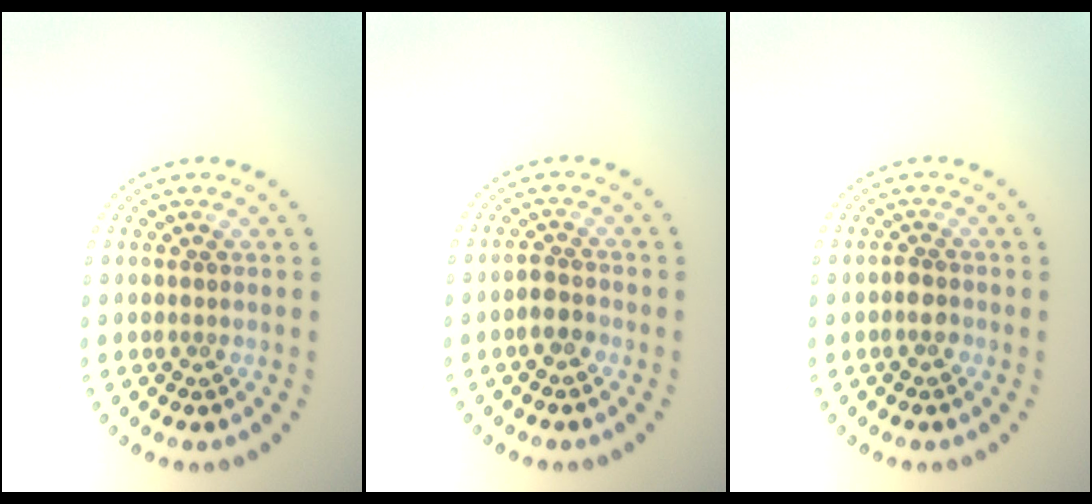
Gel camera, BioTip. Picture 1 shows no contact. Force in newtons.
{"total": 1.7, "press": 1.5, "slide": 0.7}
{"total": 1.3, "press": 1.2, "slide": 0.5}